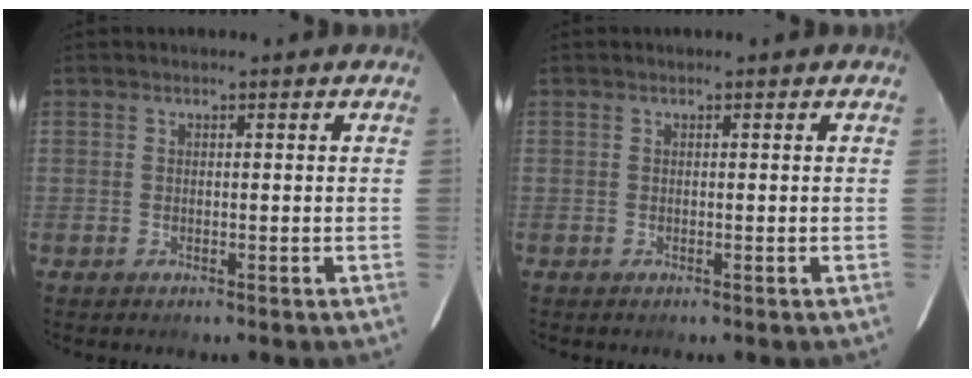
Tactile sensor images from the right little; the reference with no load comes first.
{"total": 0.0}